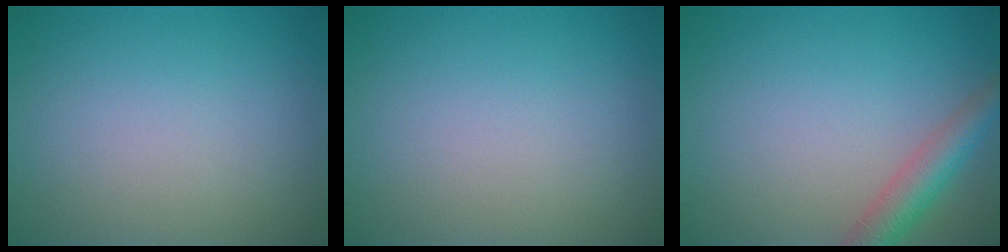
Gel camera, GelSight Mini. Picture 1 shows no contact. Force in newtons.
{"total": 0.0}
{"total": 3.5, "press": 3.5, "slide": 0.2}